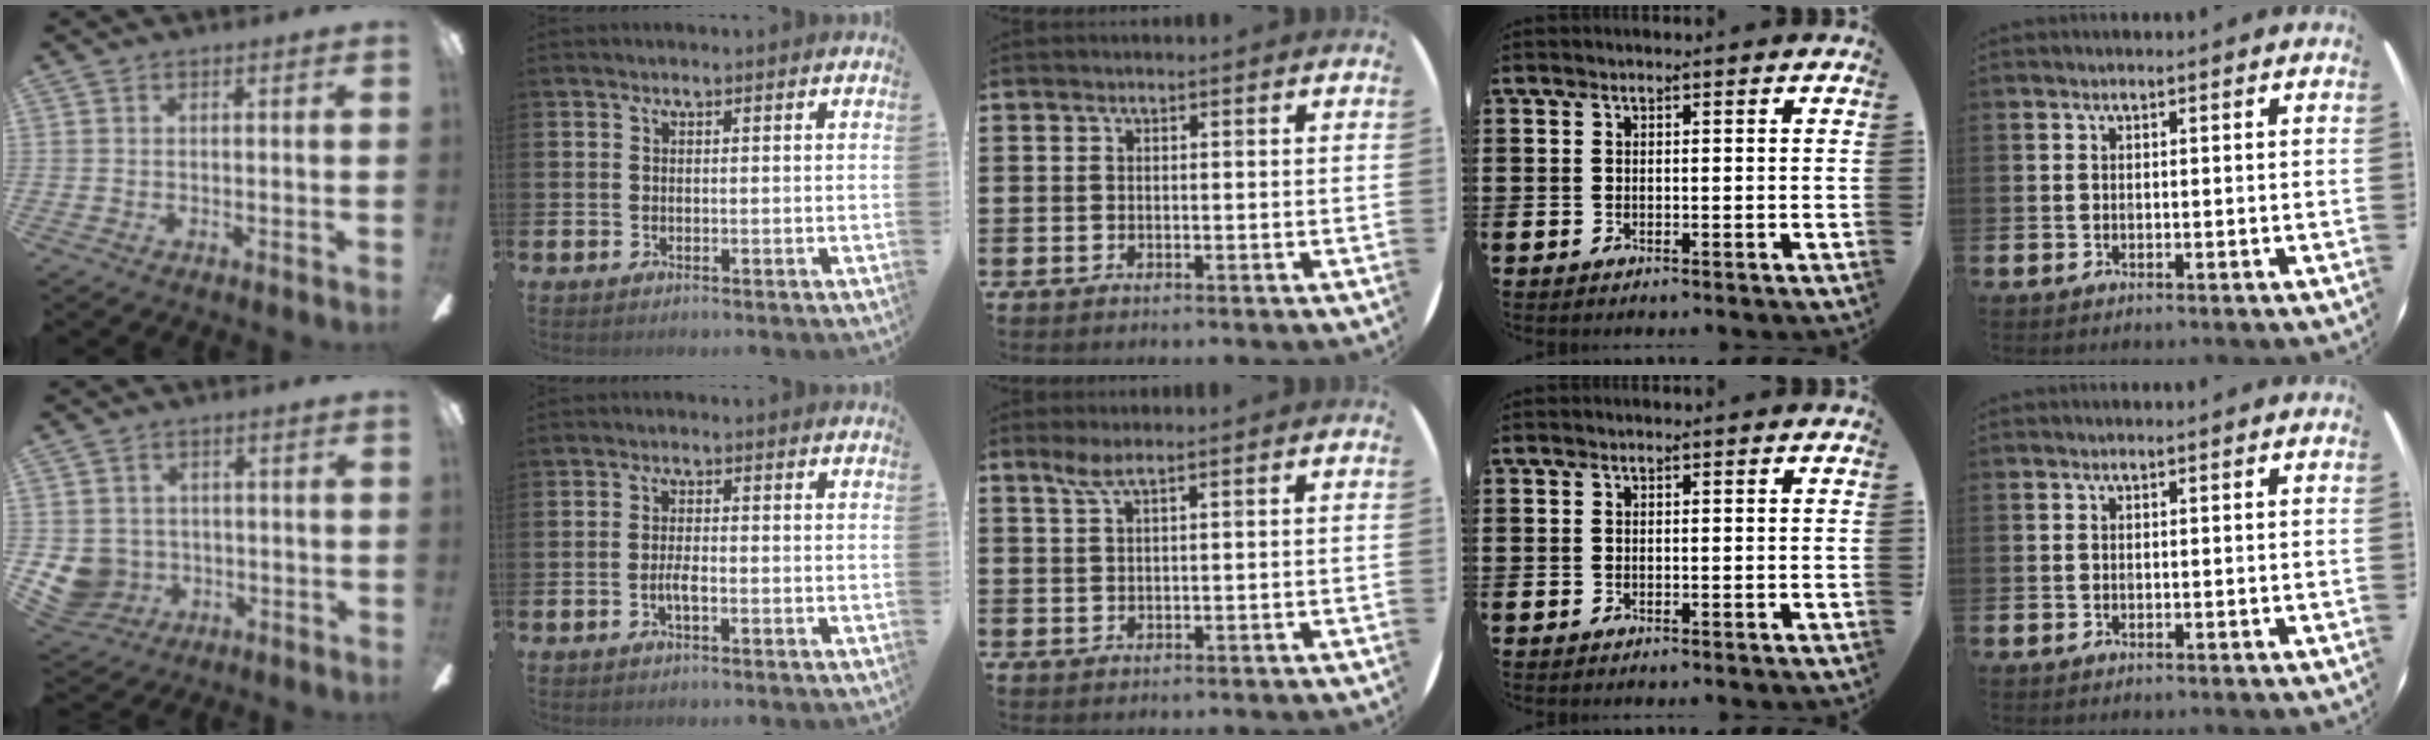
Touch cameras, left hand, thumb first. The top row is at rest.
{"thumb": {"total": 6.5, "force": [-0.5, 6.4, 1.4], "torque": [-0.068, -0.006, -0.007]}, "index": {"total": 1.9, "force": [-0.7, 0.5, 1.6], "torque": [-0.025, 0.001, -0.016]}, "middle": {"total": 2.3, "force": [1.5, 0.0, 1.7], "torque": [-0.037, 0.001, 0.027]}}